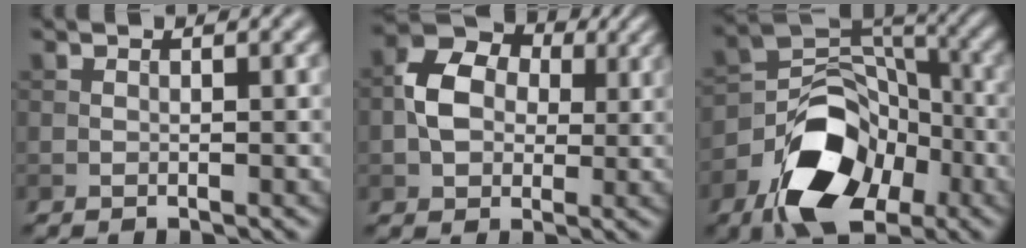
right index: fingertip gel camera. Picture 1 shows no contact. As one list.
[{"total": 6.5, "force": [0.5, 5.1, 4.1], "torque": [-0.070, 0.010, 0.003]}, {"total": 11.7, "force": [-5.8, 7.2, 7.2], "torque": [-0.129, -0.007, -0.103]}]